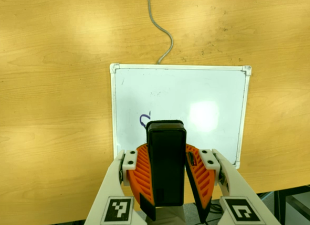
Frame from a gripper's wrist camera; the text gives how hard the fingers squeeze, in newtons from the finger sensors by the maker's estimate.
{"total": 9.7, "left": 9.1, "right": 10.4}